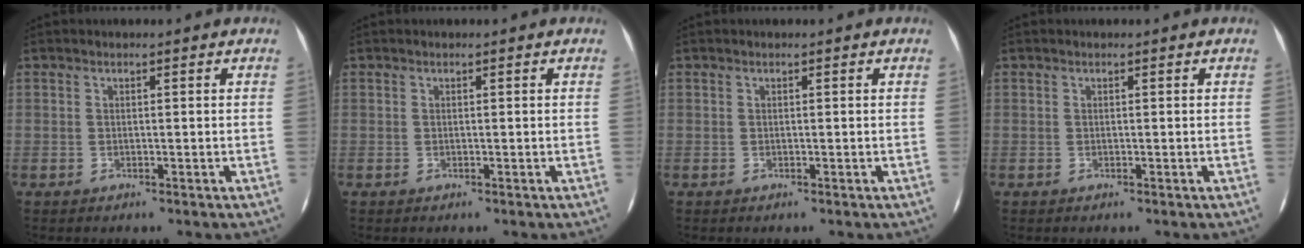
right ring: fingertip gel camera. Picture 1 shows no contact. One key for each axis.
{"total": 0.0}
{"total": 0.0}
{"total": 0.0}